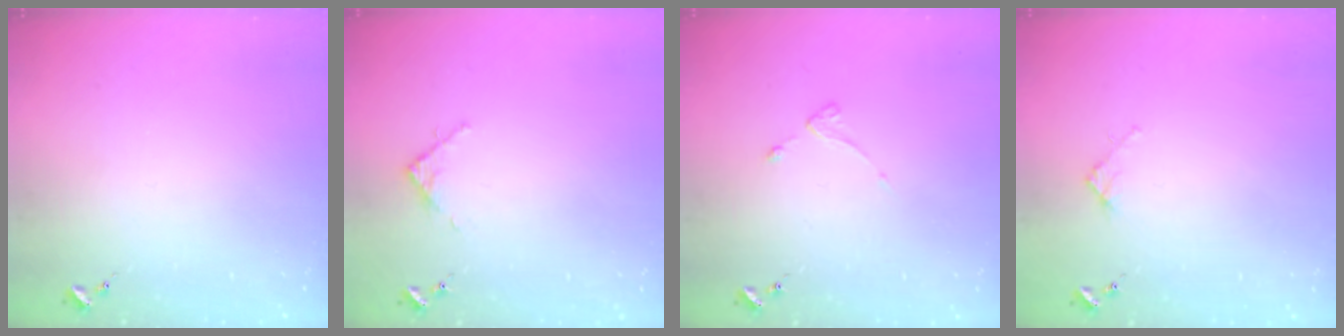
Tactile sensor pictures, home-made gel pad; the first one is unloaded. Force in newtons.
{"total": 2.8, "press": 2.8, "slide": 0.4}
{"total": 2.7, "press": 2.6, "slide": 0.5}
{"total": 2.7, "press": 2.7, "slide": 0.3}